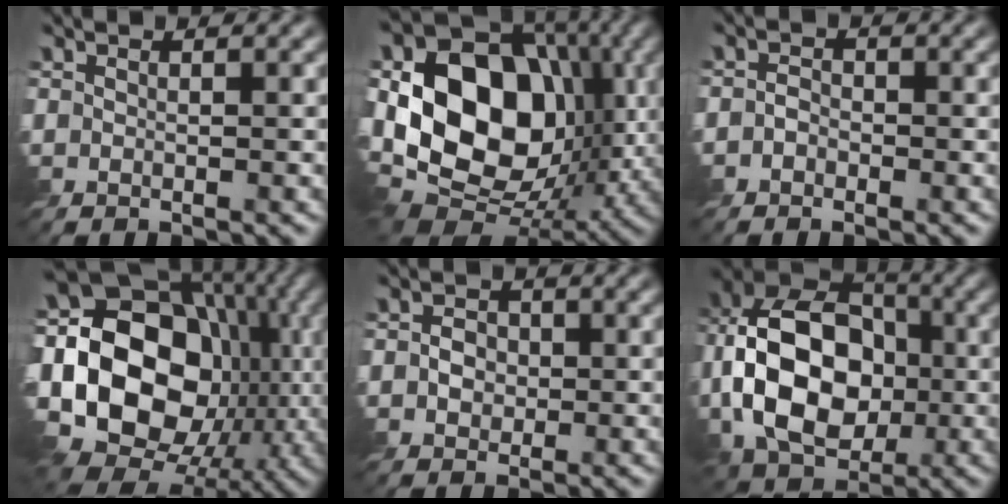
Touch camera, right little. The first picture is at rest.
{"total": 16.0, "force": [0.8, 11.8, 10.7], "torque": [-0.199, -0.006, 0.007]}
{"total": 1.3, "force": [-0.8, 0.9, 0.4], "torque": [0.000, 0.000, -0.023]}
{"total": 21.5, "force": [-1.9, 16.7, 13.5], "torque": [-0.262, 0.001, -0.047]}
{"total": 1.9, "force": [-0.5, 1.7, 0.8], "torque": [-0.011, -0.002, -0.014]}
{"total": 12.6, "force": [-2.0, 8.7, 8.9], "torque": [-0.169, 0.012, -0.046]}